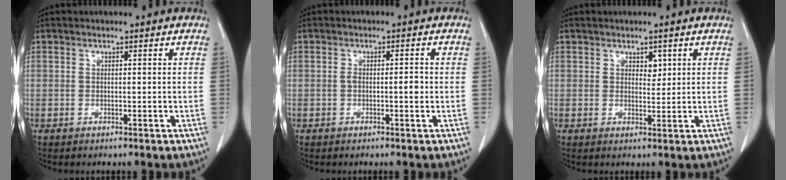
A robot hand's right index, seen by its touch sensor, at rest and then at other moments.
{"total": 1.9, "force": [-0.4, 0.5, 1.8], "torque": [-0.028, 0.002, -0.006]}
{"total": 1.8, "force": [0.9, 1.1, 1.1], "torque": [-0.012, -0.004, 0.015]}